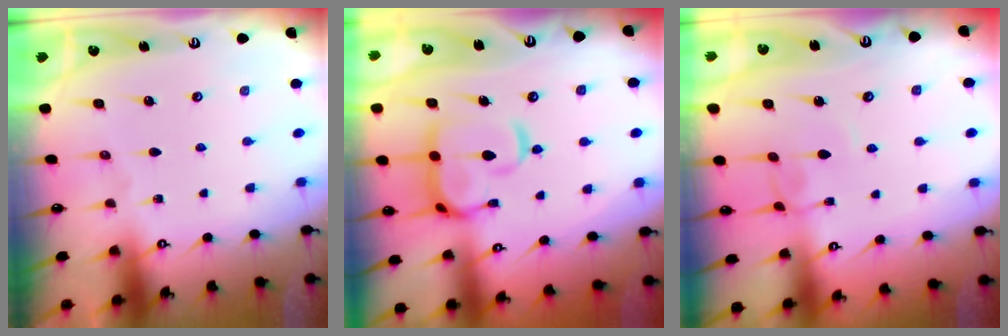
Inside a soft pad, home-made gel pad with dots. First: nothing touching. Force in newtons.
{"total": 12.2, "press": 12.1, "slide": 1.6}
{"total": 2.4, "press": 2.4, "slide": 0.3}